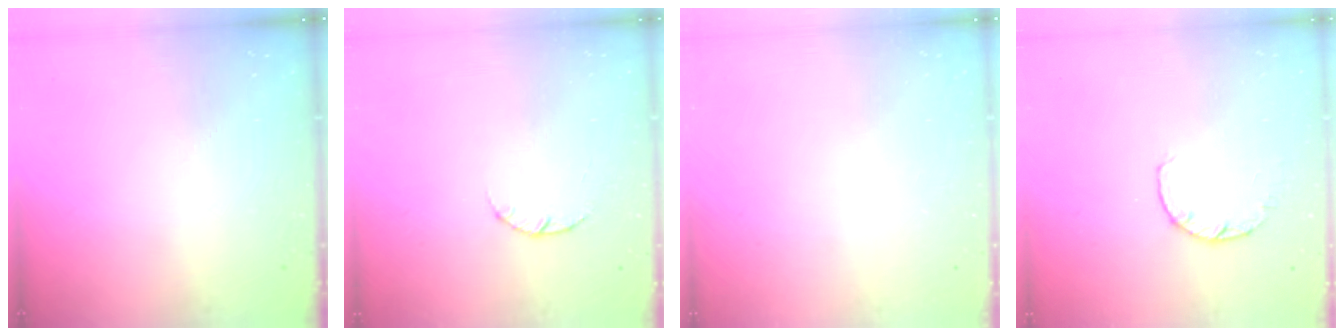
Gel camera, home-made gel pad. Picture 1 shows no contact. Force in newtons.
{"total": 1.4, "press": 1.3, "slide": 0.3}
{"total": 0.0}
{"total": 2.8, "press": 2.7, "slide": 0.5}